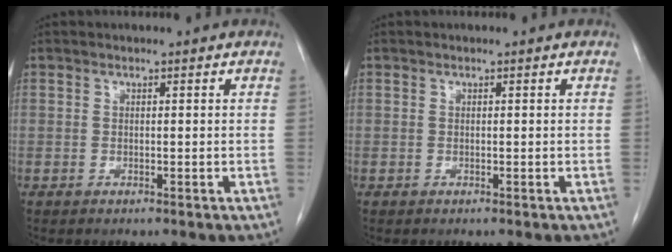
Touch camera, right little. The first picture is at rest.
{"total": 0.0}